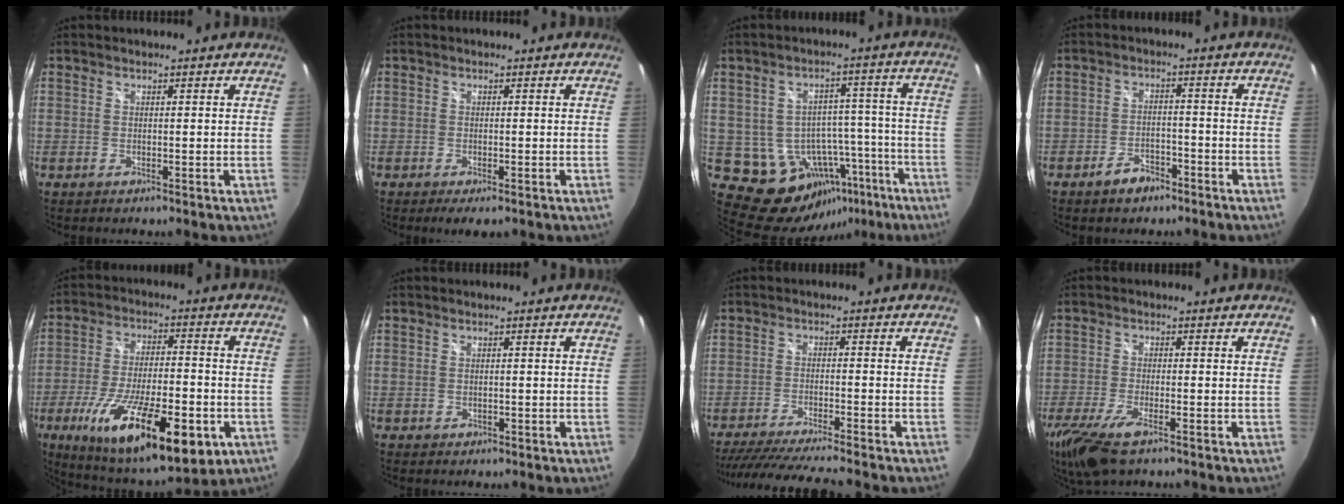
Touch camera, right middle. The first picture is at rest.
{"total": 2.9, "force": [-1.9, 1.0, 1.9], "torque": [-0.037, -0.012, -0.029]}
{"total": 15.4, "force": [-8.0, 11.5, 6.3], "torque": [-0.108, 0.040, -0.063]}
{"total": 4.9, "force": [-3.7, 2.5, 2.1], "torque": [-0.050, 0.010, -0.050]}
{"total": 23.7, "force": [-10.7, 7.2, 19.8], "torque": [-0.356, -0.052, -0.160]}
{"total": 0.7, "force": [-0.3, 0.6, 0.2], "torque": [-0.001, 0.000, -0.002]}
{"total": 14.1, "force": [-12.5, 0.3, 6.6], "torque": [-0.140, -0.018, -0.204]}
{"total": 10.4, "force": [-6.8, 3.3, 7.2], "torque": [-0.176, -0.038, -0.131]}